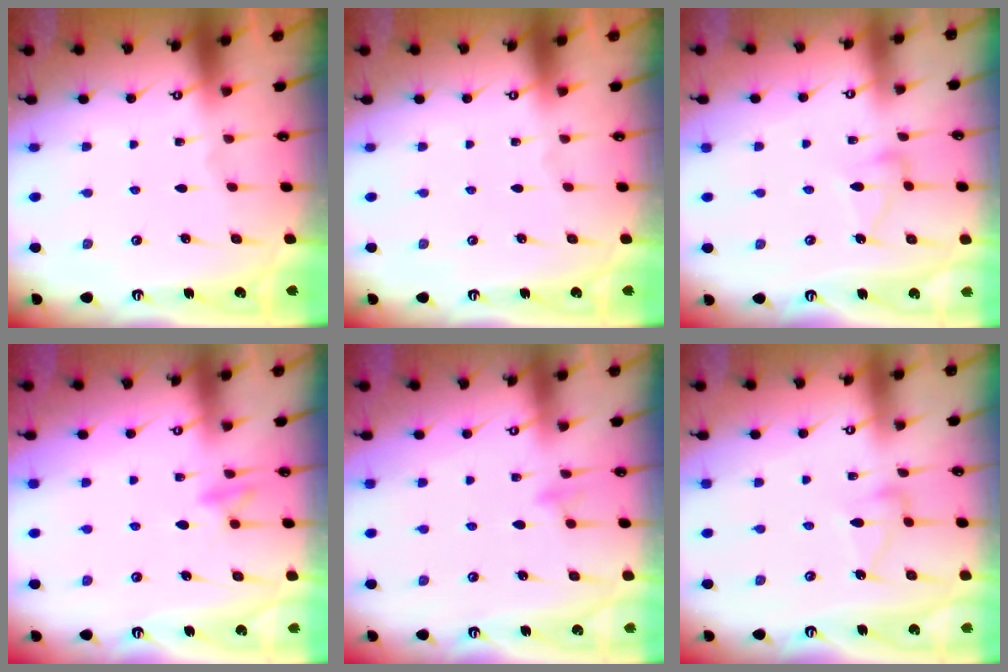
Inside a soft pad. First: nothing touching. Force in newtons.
{"total": 0.0}
{"total": 5.3, "press": 5.3, "slide": 0.3}
{"total": 10.5, "press": 10.3, "slide": 1.7}
{"total": 6.6, "press": 6.6, "slide": 0.6}
{"total": 5.3, "press": 5.3, "slide": 0.3}